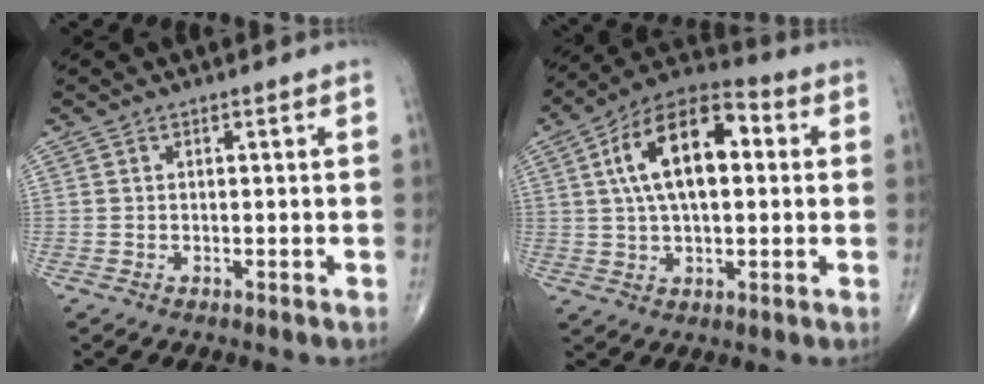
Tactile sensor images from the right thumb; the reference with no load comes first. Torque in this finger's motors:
{"motor_torque": [-0.24, 1.70, 1.54, 0.12, 0.41]}